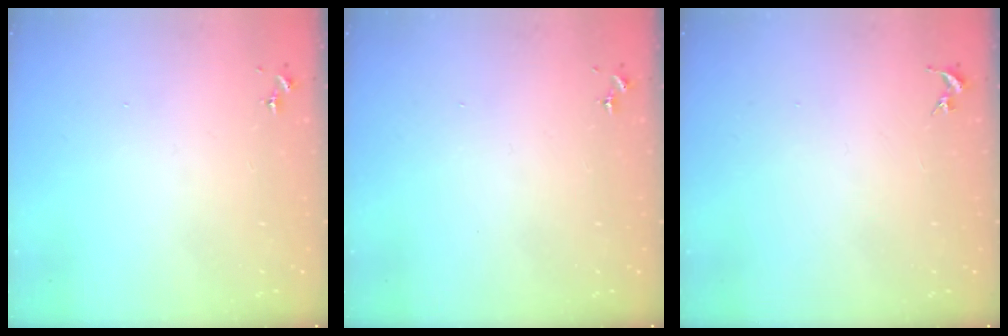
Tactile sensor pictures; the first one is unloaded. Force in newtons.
{"total": 0.0}
{"total": 0.0}